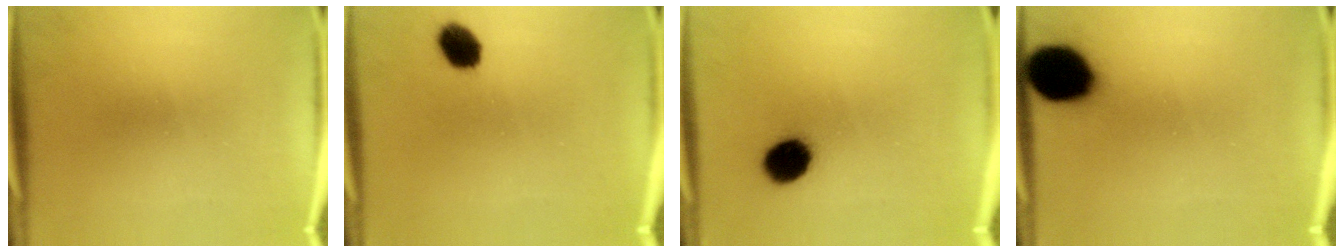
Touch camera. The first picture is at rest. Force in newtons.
{"total": 5.5}
{"total": 8.5}
{"total": 15.1}